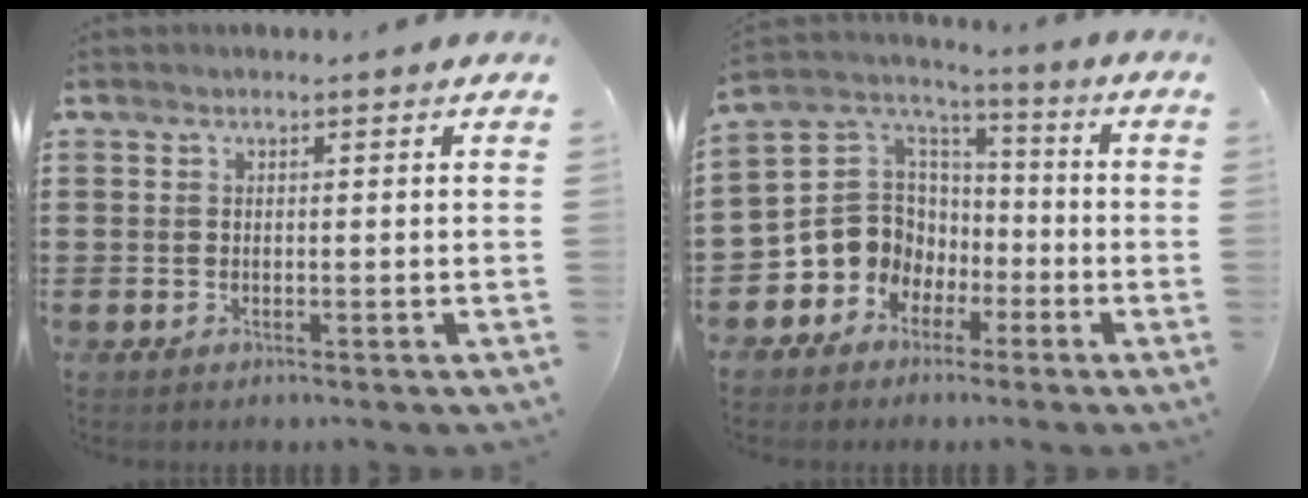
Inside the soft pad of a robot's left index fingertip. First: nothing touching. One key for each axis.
{"total": 9.5, "fx": -2.6, "fy": 8.8, "fz": 2.4, "tx": -0.091, "ty": -0.002, "tz": -0.045}